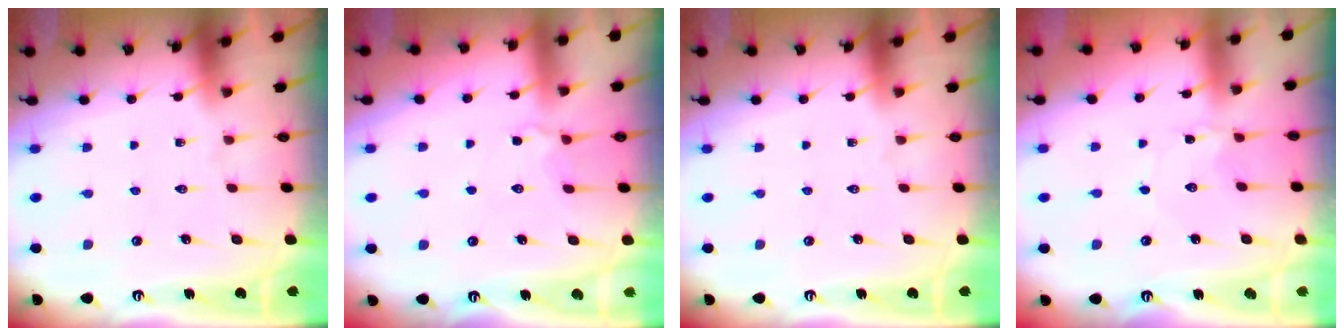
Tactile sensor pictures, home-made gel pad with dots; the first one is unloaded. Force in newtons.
{"total": 3.7, "press": 3.6, "slide": 0.6}
{"total": 0.0}
{"total": 0.8, "press": 0.8, "slide": 0.1}